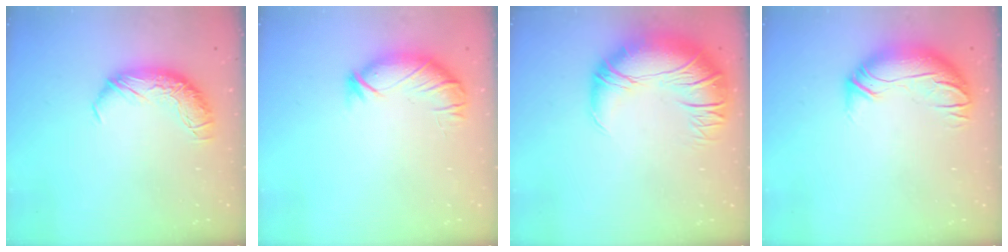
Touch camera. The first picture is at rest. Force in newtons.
{"total": 3.1, "press": 3.0, "slide": 0.8}
{"total": 7.1, "press": 6.0, "slide": 3.9}
{"total": 2.9, "press": 0.3, "slide": 2.9}